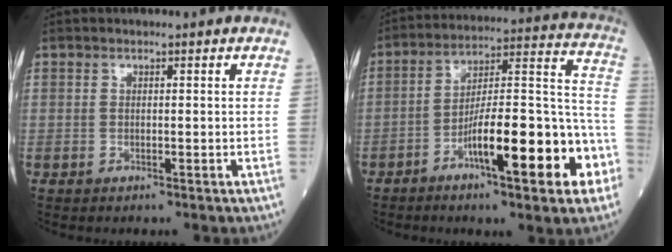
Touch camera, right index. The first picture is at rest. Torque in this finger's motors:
{"motor_torque": [1.58, -0.56, 0.45, 0.21]}